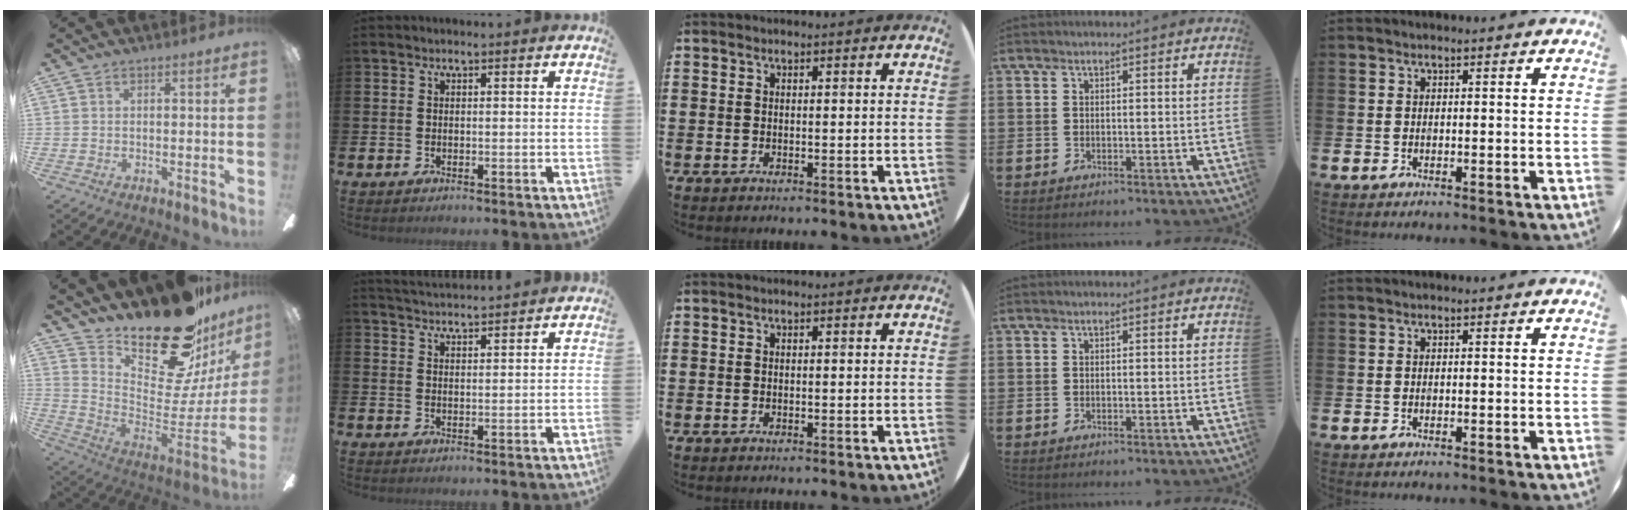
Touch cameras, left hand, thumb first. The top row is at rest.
{"thumb": {"total": 24.0, "force": [19.4, 7.0, 12.3], "torque": [-0.169, -0.156, 0.338]}, "index": {"total": 3.6, "force": [3.6, 0.0, 0.1], "torque": [-0.007, -0.022, 0.065]}}